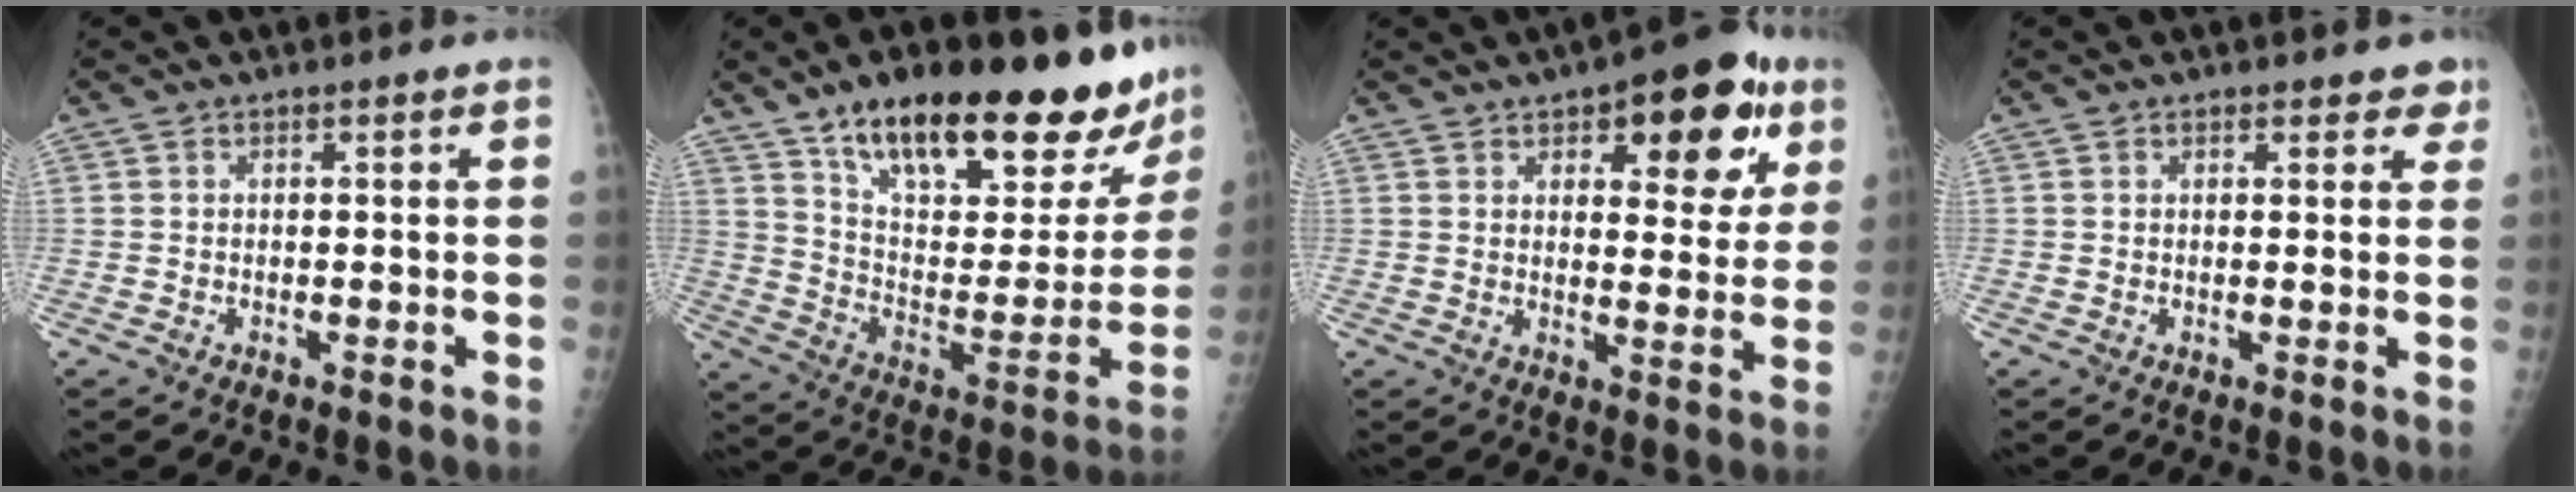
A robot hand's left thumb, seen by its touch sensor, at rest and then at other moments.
{"total": 30.0, "force": [21.4, 9.5, 18.7], "torque": [-0.242, -0.072, 0.325]}
{"total": 15.1, "force": [7.2, 6.8, 11.4], "torque": [-0.095, -0.013, 0.090]}
{"total": 3.1, "force": [2.4, 1.7, 1.1], "torque": [0.022, -0.007, 0.022]}